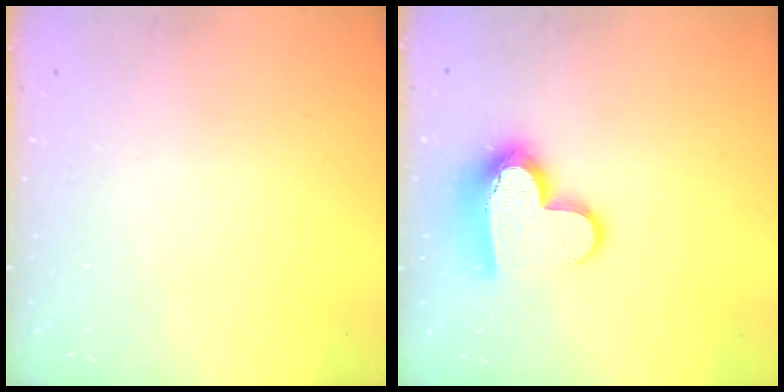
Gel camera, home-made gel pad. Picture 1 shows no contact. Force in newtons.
{"total": 14.6, "press": 14.5, "slide": 1.2}